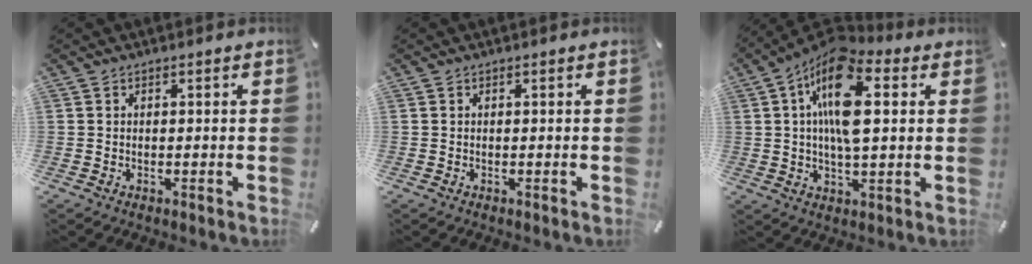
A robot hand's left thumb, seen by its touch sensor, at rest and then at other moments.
{"total": 0.0}
{"total": 15.4, "force": [3.9, 6.9, 13.2], "torque": [-0.250, -0.007, 0.064]}